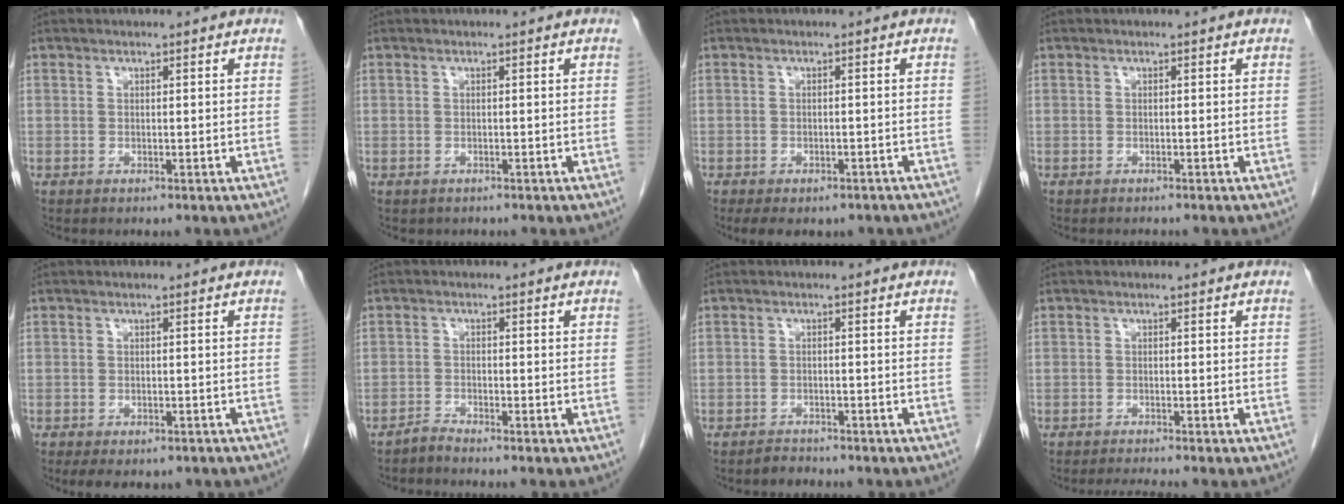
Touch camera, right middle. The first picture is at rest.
{"total": 0.7, "force": [-0.6, 0.5, 0.0], "torque": [-0.011, 0.001, -0.007]}
{"total": 9.0, "force": [-7.0, 4.1, 4.0], "torque": [-0.057, 0.000, -0.079]}
{"total": 0.8, "force": [-0.8, 0.1, 0.2], "torque": [-0.007, -0.003, -0.011]}
{"total": 7.2, "force": [-5.5, 3.2, 3.4], "torque": [-0.039, -0.001, -0.064]}
{"total": 1.4, "force": [-1.3, -0.4, 0.0], "torque": [0.002, -0.005, -0.027]}
{"total": 1.6, "force": [-1.6, 0.4, -0.1], "torque": [-0.003, -0.004, -0.024]}
{"total": 2.2, "force": [-2.0, -0.9, 0.5], "torque": [-0.016, -0.012, -0.035]}